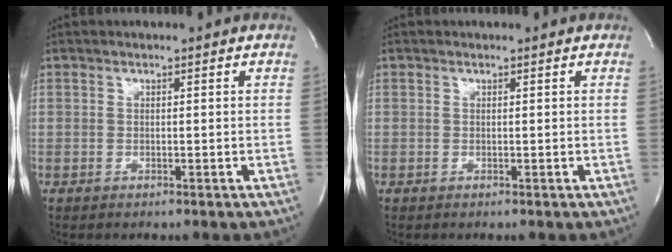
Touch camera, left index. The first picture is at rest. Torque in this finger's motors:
{"motor_torque": [0.21, -0.08, 0.03, -0.01]}